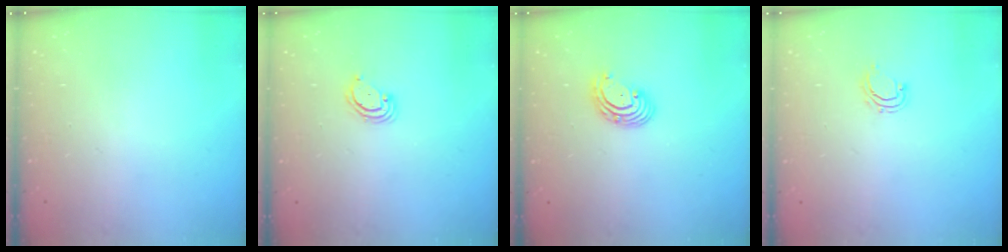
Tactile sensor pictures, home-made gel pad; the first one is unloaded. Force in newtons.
{"total": 2.9, "press": 2.9, "slide": 0.3}
{"total": 3.9, "press": 3.9, "slide": 0.3}
{"total": 4.9, "press": 4.8, "slide": 0.9}